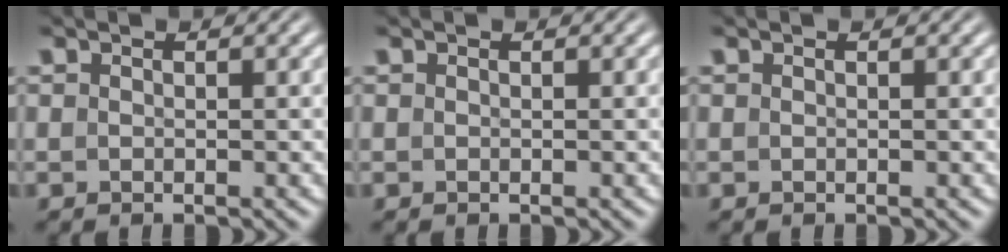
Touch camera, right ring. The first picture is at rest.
{"total": 0.0}
{"total": 0.0}